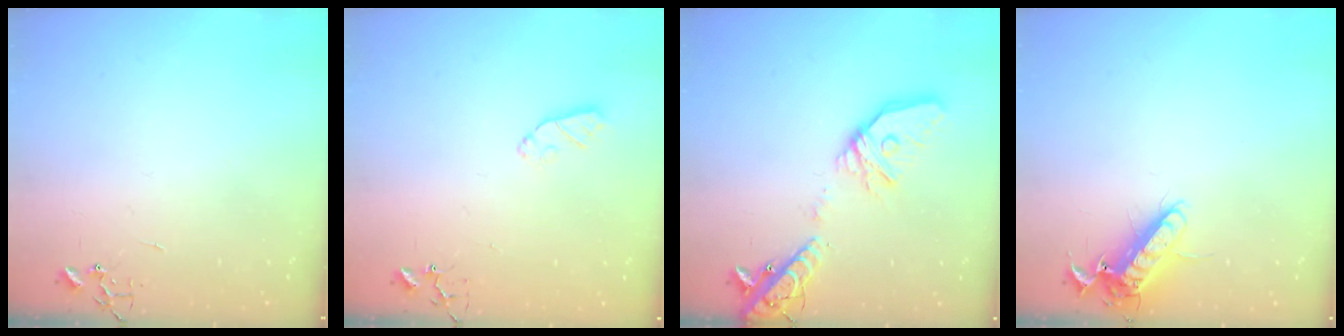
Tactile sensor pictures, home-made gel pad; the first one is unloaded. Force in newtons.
{"total": 6.2, "press": 6.2, "slide": 0.0}
{"total": 20.2, "press": 20.0, "slide": 3.0}
{"total": 12.7, "press": 12.5, "slide": 2.1}